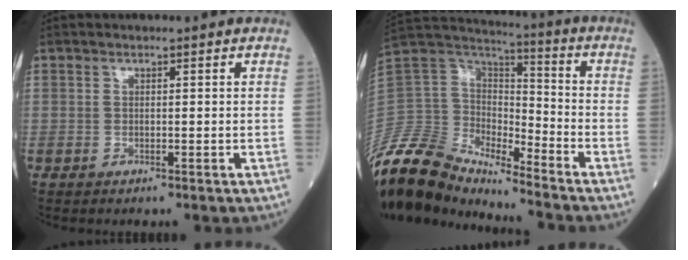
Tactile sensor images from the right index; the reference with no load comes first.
{"total": 15.8, "force": [-14.2, 4.8, 4.9], "torque": [-0.104, 0.052, -0.276]}